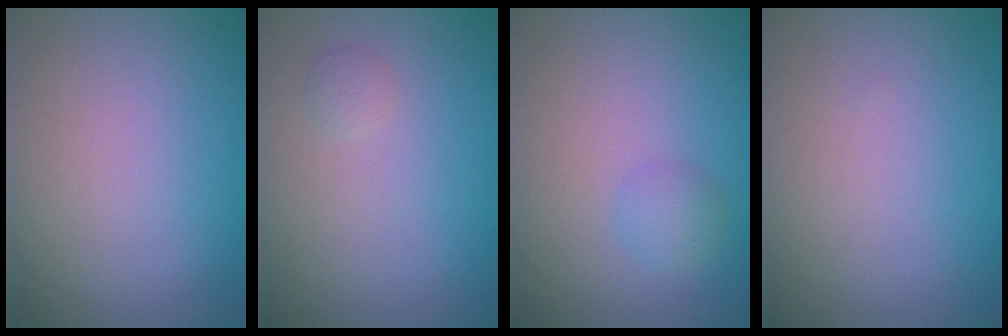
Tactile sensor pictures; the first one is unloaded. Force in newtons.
{"total": 0.7, "press": 0.7, "slide": 0.1}
{"total": 1.5, "press": 1.5, "slide": 0.0}
{"total": 0.0}